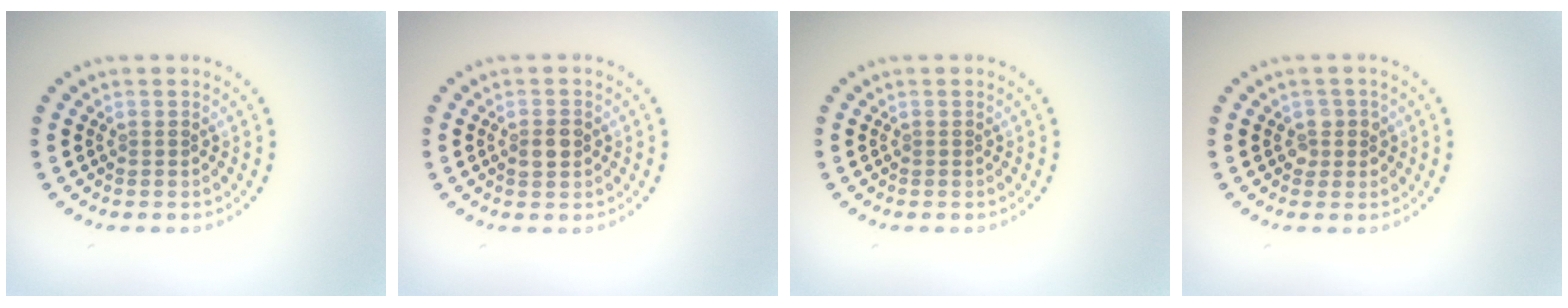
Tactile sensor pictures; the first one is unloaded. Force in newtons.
{"total": 2.1, "press": 2.1, "slide": 0.1}
{"total": 0.0}
{"total": 1.5, "press": 1.4, "slide": 0.7}